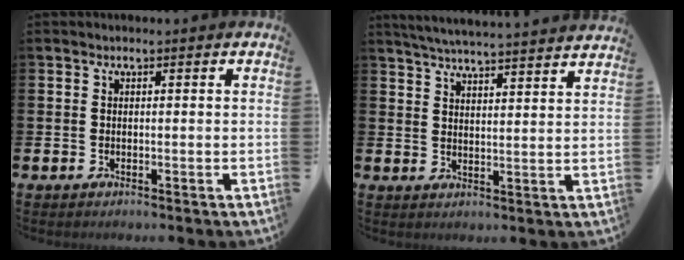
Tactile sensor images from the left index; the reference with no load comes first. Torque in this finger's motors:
{"motor_torque": [0.03, -1.45, 0.05, 0.03]}